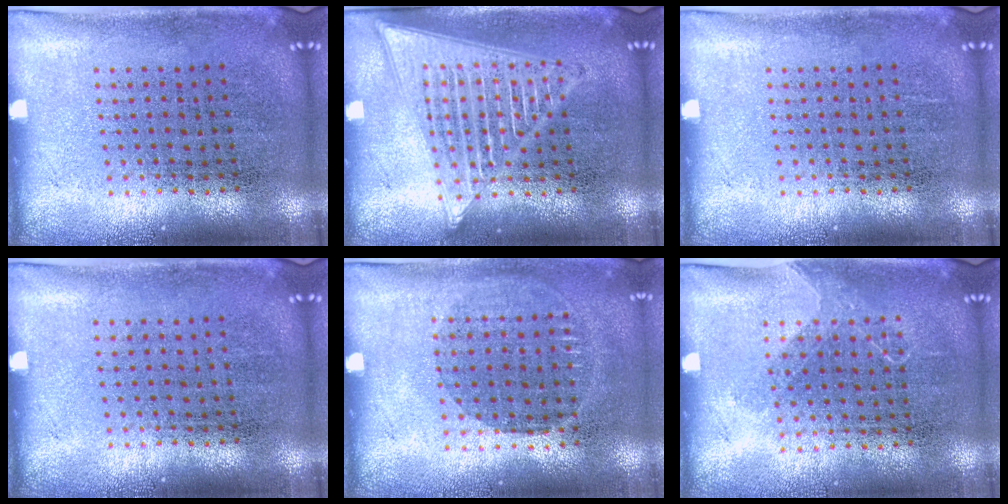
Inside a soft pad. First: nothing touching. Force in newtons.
{"total": 2.9, "press": 2.8, "slide": 0.4}
{"total": 0.0}
{"total": 0.0}
{"total": 0.9, "press": 0.8, "slide": 0.4}
{"total": 1.1, "press": 0.8, "slide": 0.7}